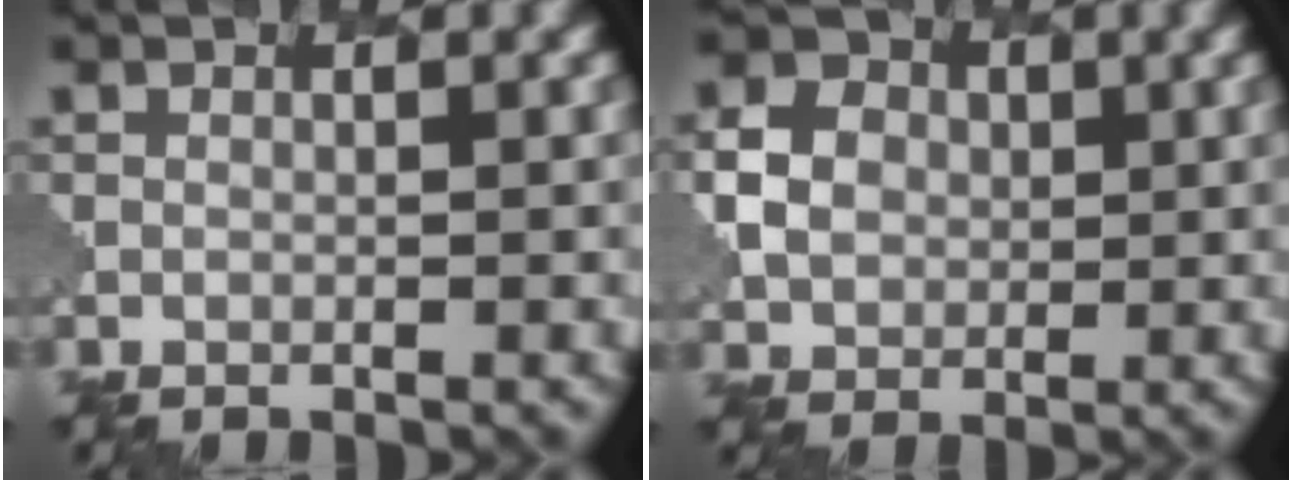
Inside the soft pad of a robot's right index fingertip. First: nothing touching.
{"total": 3.4, "force": [0.5, 3.1, 1.4], "torque": [-0.025, 0.006, 0.006]}